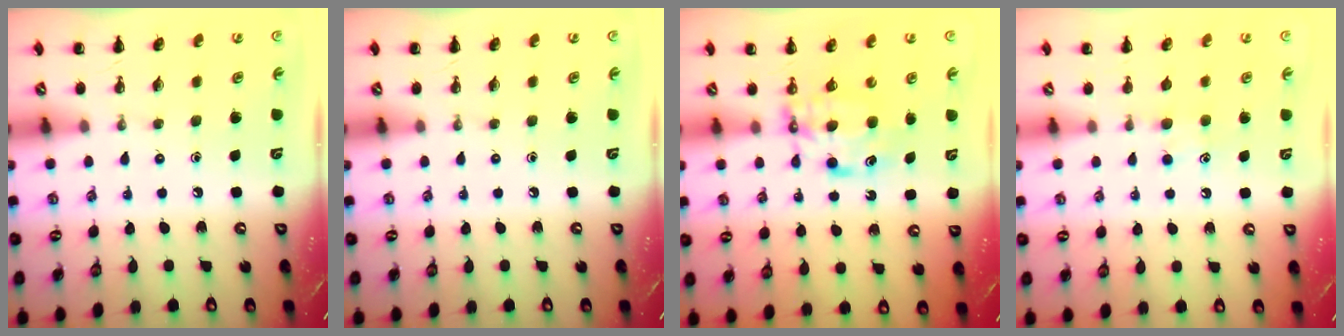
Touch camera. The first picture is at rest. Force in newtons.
{"total": 0.0}
{"total": 7.6, "press": 7.5, "slide": 0.8}
{"total": 5.8, "press": 5.5, "slide": 1.7}